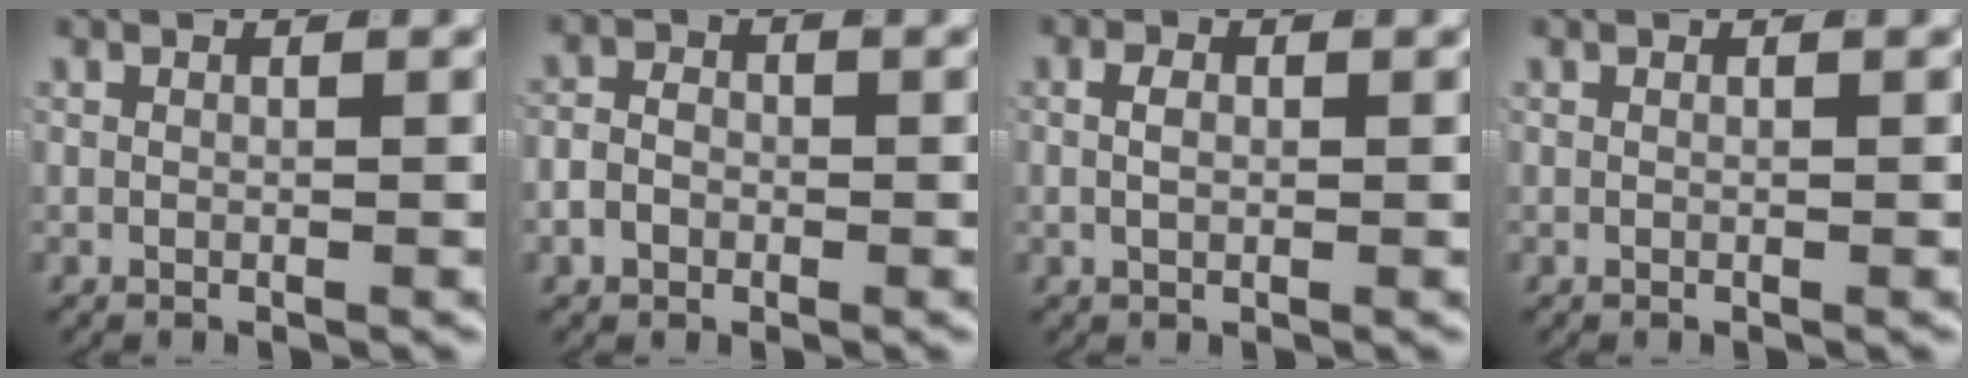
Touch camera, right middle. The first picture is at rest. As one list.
[{"total": 2.4, "force": [-0.8, 2.0, 1.2], "torque": [-0.021, 0.001, -0.016]}, {"total": 1.2, "force": [0.0, 0.6, 1.0], "torque": [-0.015, -0.001, 0.002]}, {"total": 0.0}]